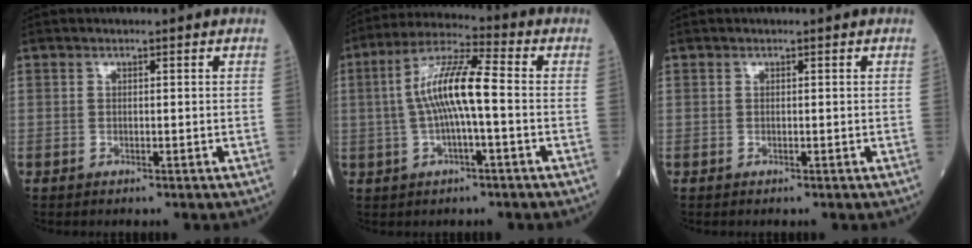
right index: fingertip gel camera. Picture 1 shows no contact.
{"total": 10.1, "force": [-0.4, 1.4, 10.0], "torque": [-0.194, 0.021, -0.011]}
{"total": 0.0}